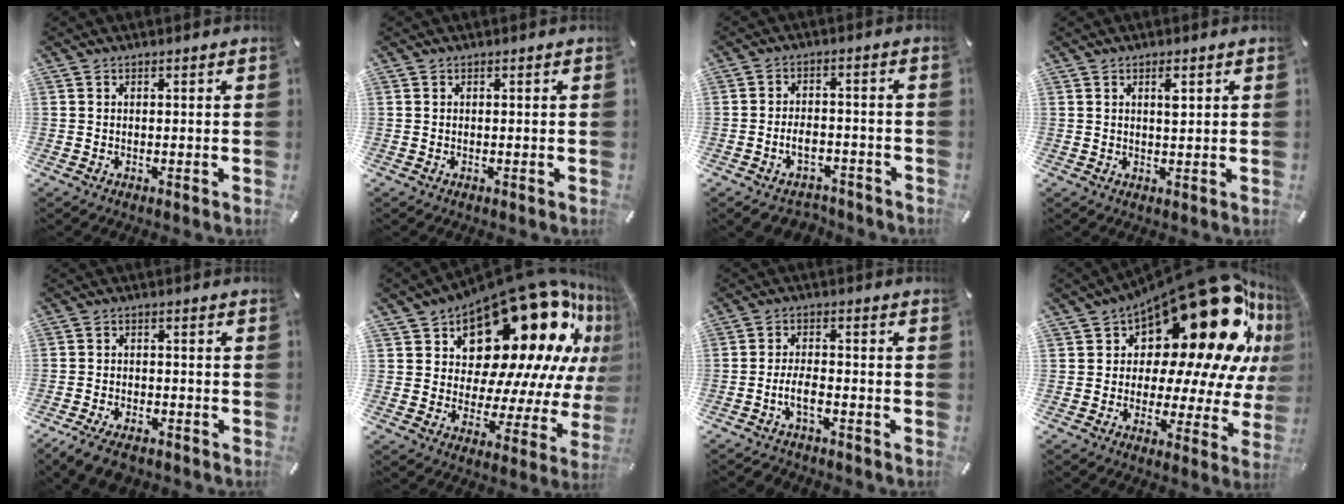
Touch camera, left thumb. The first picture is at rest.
{"total": 0.0}
{"total": 5.8, "force": [-3.0, 3.7, 3.3], "torque": [-0.065, 0.019, -0.055]}
{"total": 2.2, "force": [1.0, 0.7, 1.9], "torque": [-0.033, -0.001, 0.015]}
{"total": 5.4, "force": [-4.1, 2.4, 2.7], "torque": [-0.060, 0.015, -0.079]}
{"total": 27.2, "force": [15.4, 13.8, 17.7], "torque": [-0.235, -0.129, 0.274]}
{"total": 5.1, "force": [-2.7, 2.3, 3.7], "torque": [-0.072, 0.014, -0.051]}
{"total": 25.5, "force": [13.8, 11.7, 18.0], "torque": [-0.261, -0.124, 0.235]}